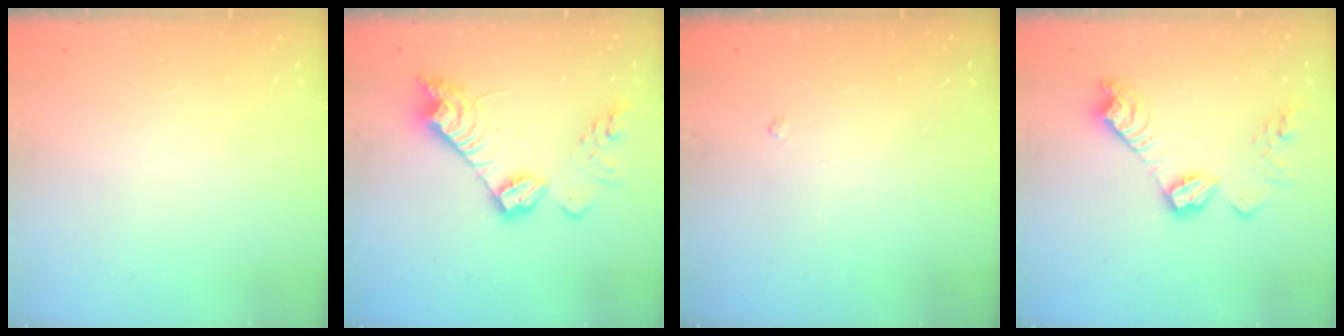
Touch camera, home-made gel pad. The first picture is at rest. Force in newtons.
{"total": 14.6, "press": 14.5, "slide": 0.6}
{"total": 2.9, "press": 2.8, "slide": 0.5}
{"total": 12.4, "press": 12.4, "slide": 0.8}